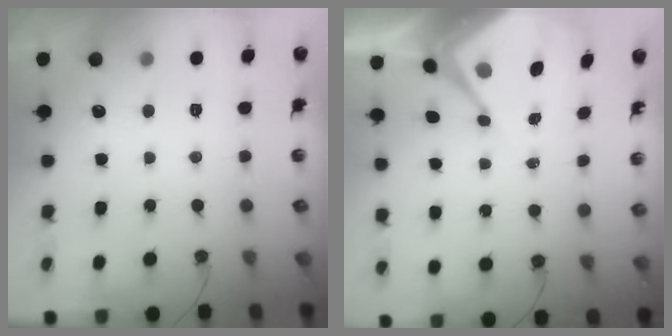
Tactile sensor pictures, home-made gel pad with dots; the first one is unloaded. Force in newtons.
{"total": 7.8, "press": 7.8, "slide": 0.8}